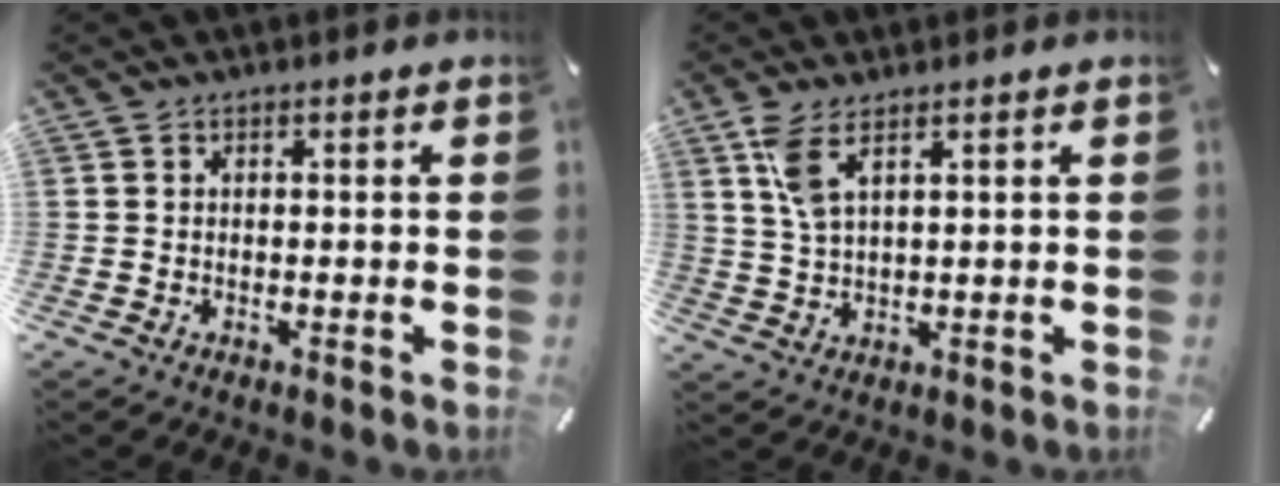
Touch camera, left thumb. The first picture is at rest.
{"total": 5.7, "force": [2.9, 1.8, 4.6], "torque": [-0.106, -0.004, 0.050]}